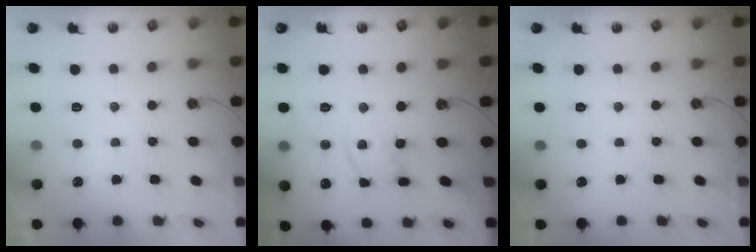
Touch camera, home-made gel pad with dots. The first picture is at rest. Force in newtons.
{"total": 13.9, "press": 13.8, "slide": 1.4}
{"total": 0.0}